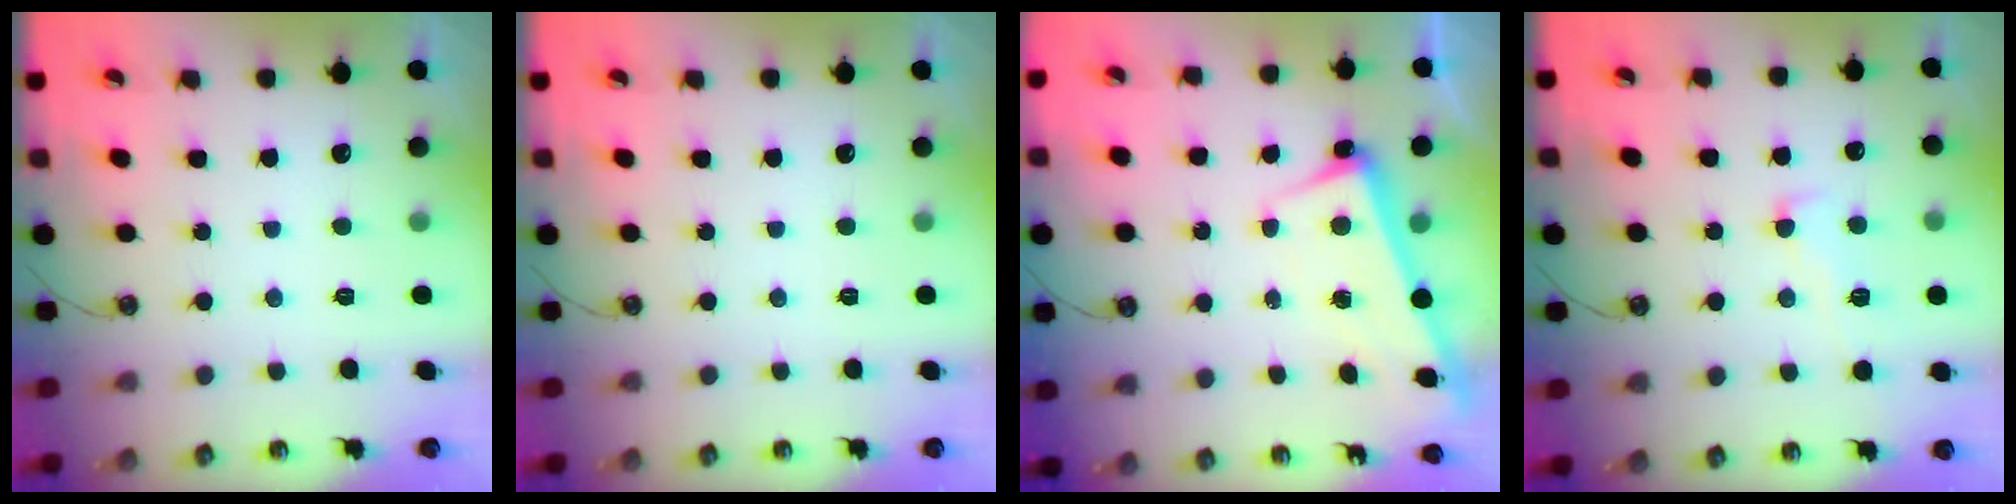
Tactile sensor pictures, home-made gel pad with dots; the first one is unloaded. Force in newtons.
{"total": 0.0}
{"total": 2.6, "press": 2.5, "slide": 0.9}
{"total": 0.8, "press": 0.1, "slide": 0.8}